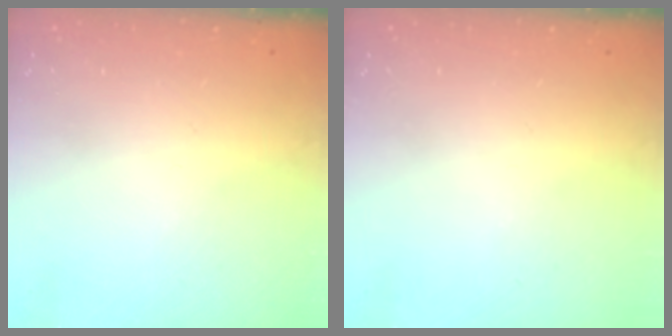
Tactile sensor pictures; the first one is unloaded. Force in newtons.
{"total": 0.0}